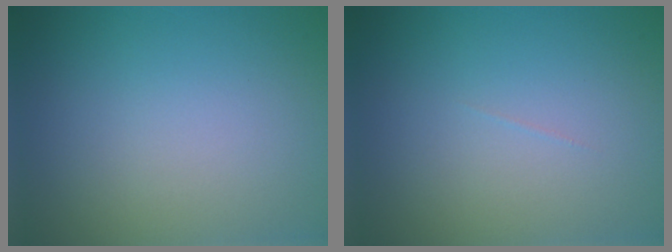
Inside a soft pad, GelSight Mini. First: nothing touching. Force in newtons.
{"total": 0.0}